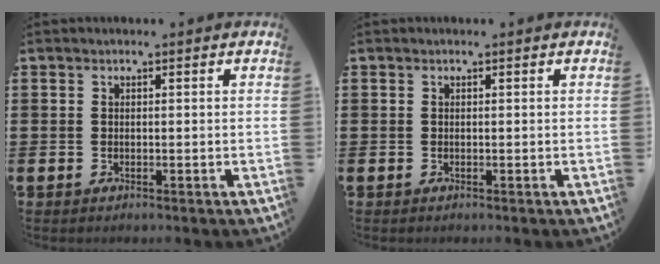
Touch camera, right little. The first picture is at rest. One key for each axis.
{"total": 0.0}